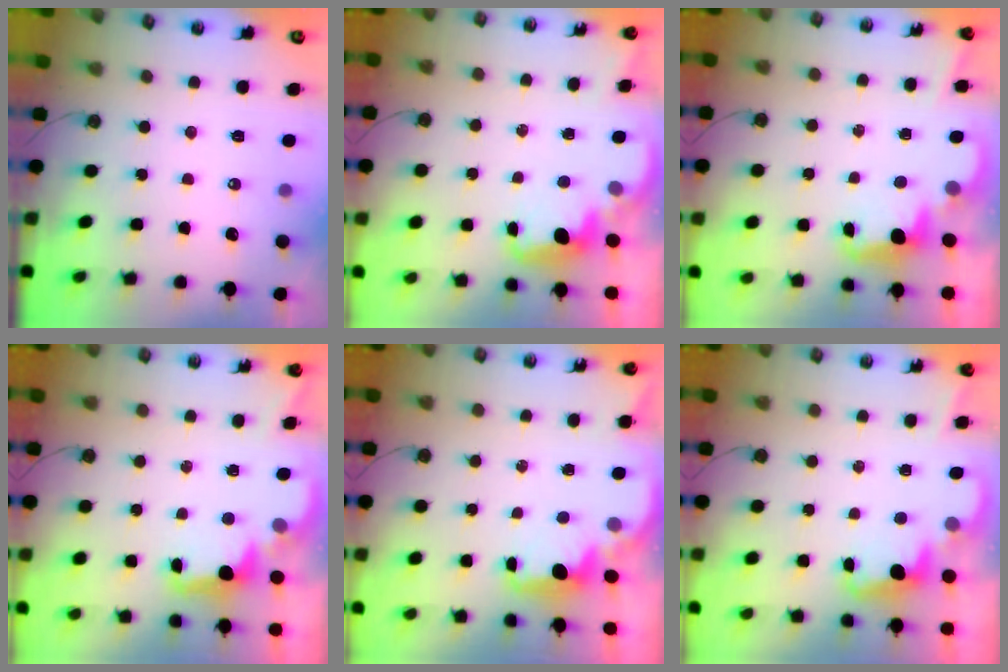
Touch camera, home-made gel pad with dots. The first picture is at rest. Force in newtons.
{"total": 2.3, "press": 2.2, "slide": 0.6}
{"total": 2.5, "press": 2.4, "slide": 0.5}
{"total": 2.8, "press": 2.6, "slide": 0.8}
{"total": 2.1, "press": 2.0, "slide": 0.6}
{"total": 2.3, "press": 2.2, "slide": 0.6}